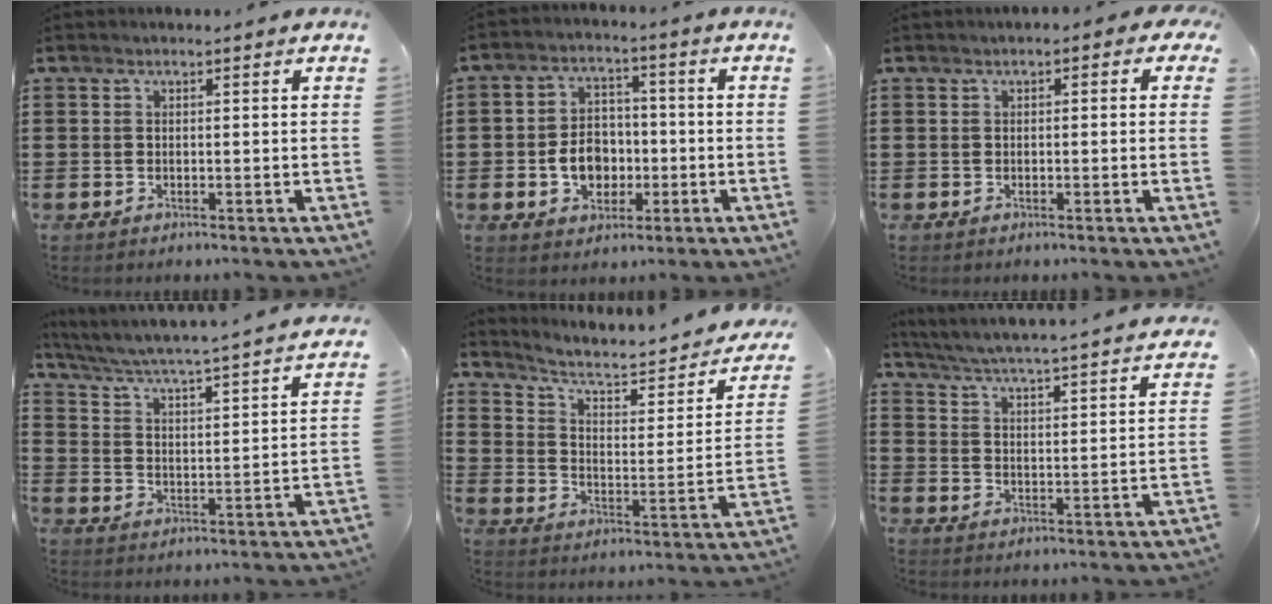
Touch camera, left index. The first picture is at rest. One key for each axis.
{"total": 6.8, "fx": -1.4, "fy": 5.3, "fz": 4.0, "tx": -0.071, "ty": 0.006, "tz": -0.029}
{"total": 1.1, "fx": -0.3, "fy": 0.7, "fz": 0.8, "tx": -0.017, "ty": 0.004, "tz": -0.008}
{"total": 3.8, "fx": 3.3, "fy": -0.8, "fz": 1.6, "tx": -0.050, "ty": -0.041, "tz": 0.044}
{"total": 4.6, "fx": 3.1, "fy": 1.8, "fz": 2.9, "tx": -0.074, "ty": -0.023, "tz": 0.045}
{"total": 4.1, "fx": 3.8, "fy": -1.0, "fz": 1.3, "tx": -0.045, "ty": -0.042, "tz": 0.054}